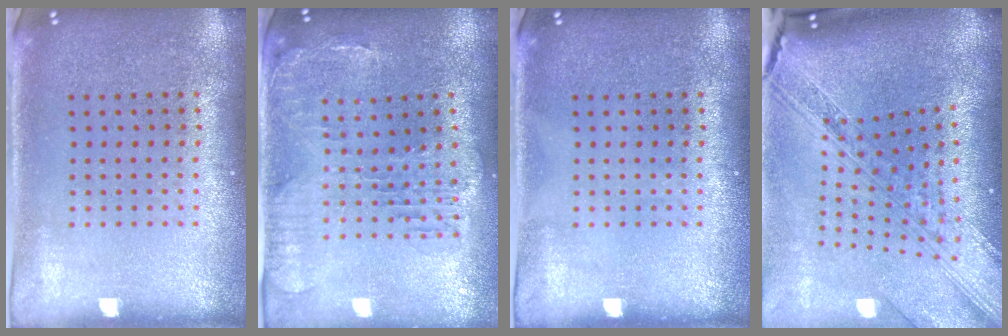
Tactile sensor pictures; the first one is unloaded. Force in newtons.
{"total": 1.2, "press": 1.1, "slide": 0.4}
{"total": 0.0}
{"total": 4.1, "press": 2.9, "slide": 2.9}